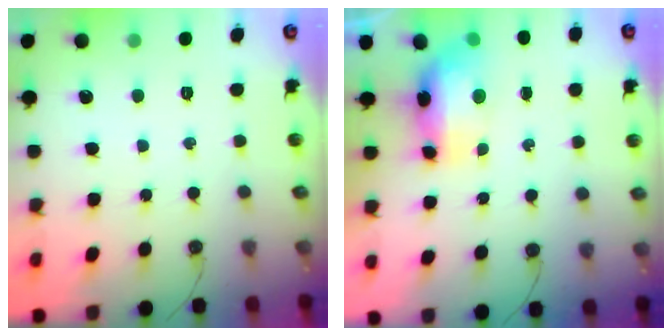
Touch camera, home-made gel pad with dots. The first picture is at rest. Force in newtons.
{"total": 9.0, "press": 8.8, "slide": 1.6}